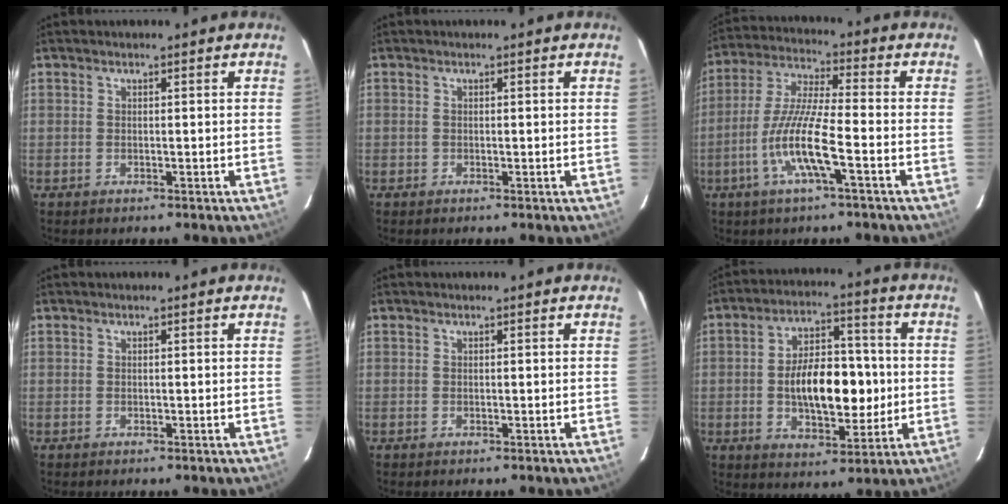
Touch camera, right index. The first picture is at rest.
{"total": 0.0}
{"total": 11.8, "force": [-4.5, 1.1, 10.9], "torque": [-0.229, -0.004, -0.089]}
{"total": 0.0}
{"total": 0.0}
{"total": 14.7, "force": [-1.2, 7.4, 12.7], "torque": [-0.218, 0.015, -0.012]}